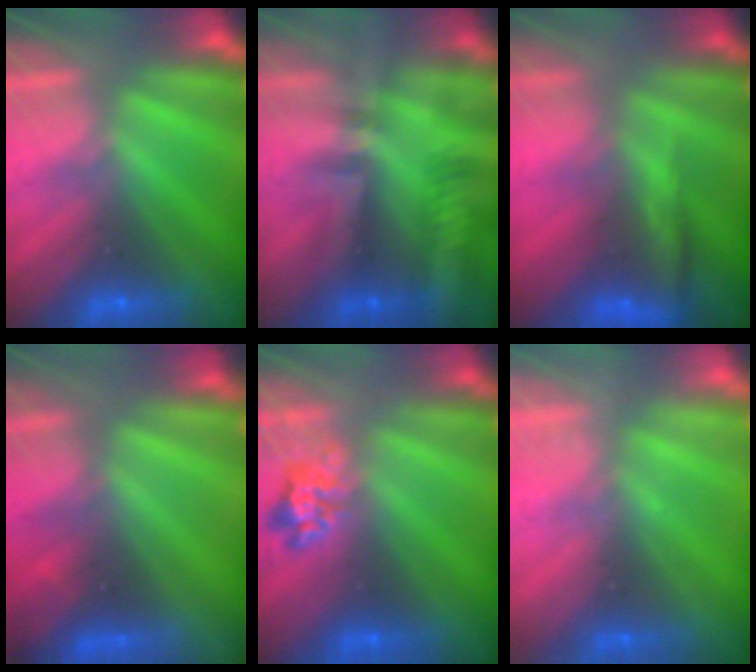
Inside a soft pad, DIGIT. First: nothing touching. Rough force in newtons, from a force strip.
{"total": 2.4}
{"total": 8.1}
{"total": 3.8}
{"total": 2.3}
{"total": 2.2}